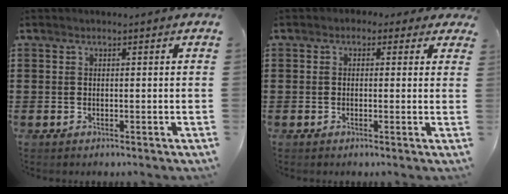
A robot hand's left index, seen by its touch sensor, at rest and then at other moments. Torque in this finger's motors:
{"motor_torque": [2.14, 0.00, 0.31, -0.06]}